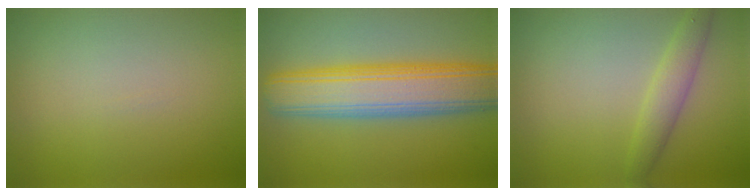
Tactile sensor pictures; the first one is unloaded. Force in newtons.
{"total": 9.2, "press": 9.2, "slide": 0.3}
{"total": 2.3, "press": 2.3, "slide": 0.0}